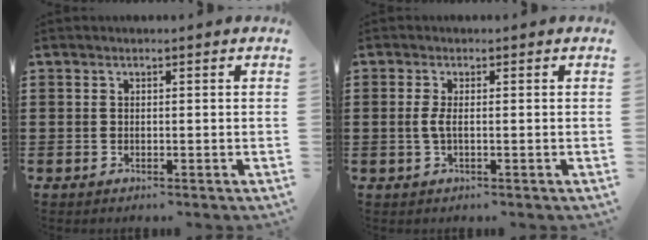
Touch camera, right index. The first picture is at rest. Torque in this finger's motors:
{"motor_torque": [0.25, 0.27, 0.22, 0.08]}